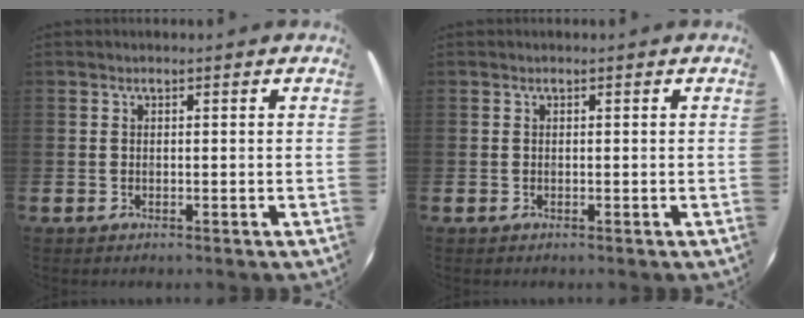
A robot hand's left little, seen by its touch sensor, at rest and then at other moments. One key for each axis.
{"total": 0.0}